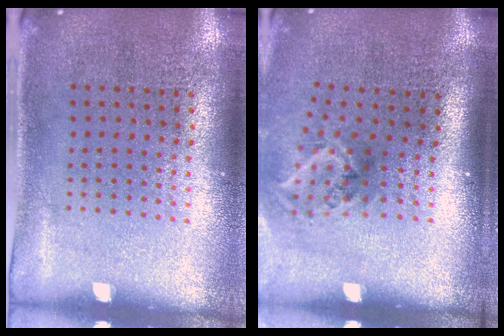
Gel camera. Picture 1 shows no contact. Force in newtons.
{"total": 2.0, "press": 1.3, "slide": 1.5}